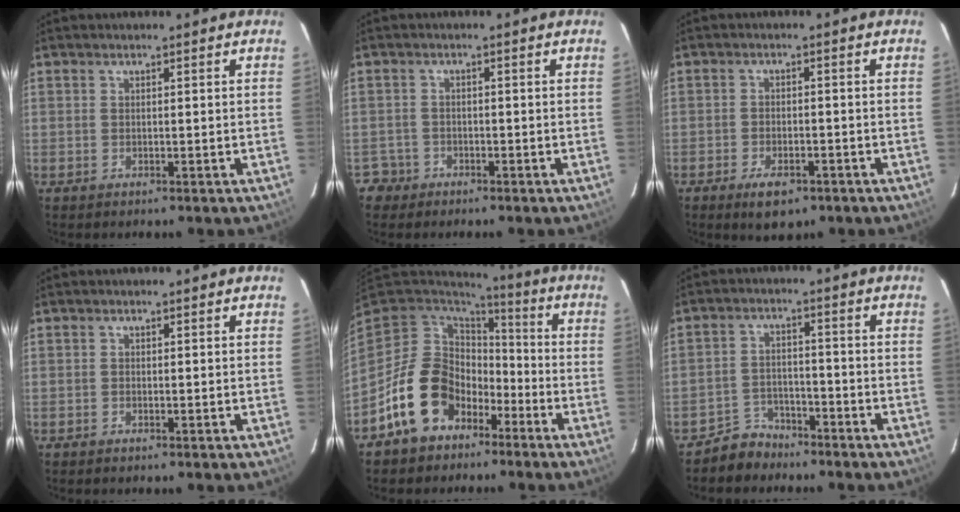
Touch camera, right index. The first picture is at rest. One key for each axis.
{"total": 3.4, "fx": -1.8, "fy": 2.9, "fz": -0.1, "tx": -0.003, "ty": 0.022, "tz": -0.030}
{"total": 6.0, "fx": -3.9, "fy": 2.8, "fz": 3.7, "tx": -0.079, "ty": -0.008, "tz": -0.059}
{"total": 0.0}
{"total": 15.0, "fx": -7.6, "fy": 11.5, "fz": 6.0, "tx": -0.142, "ty": 0.023, "tz": -0.112}
{"total": 5.6, "fx": -4.6, "fy": 3.2, "fz": 0.0, "tx": -0.015, "ty": 0.020, "tz": -0.077}